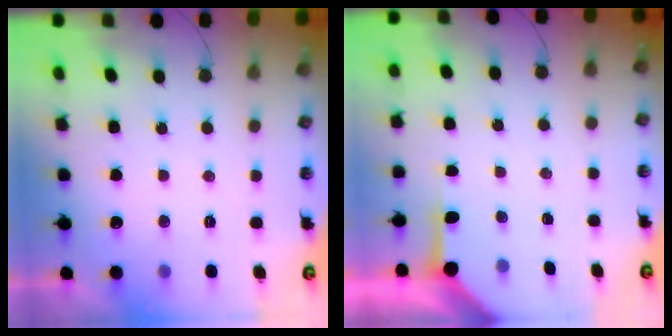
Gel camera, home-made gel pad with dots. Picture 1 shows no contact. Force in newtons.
{"total": 3.9, "press": 3.8, "slide": 0.5}